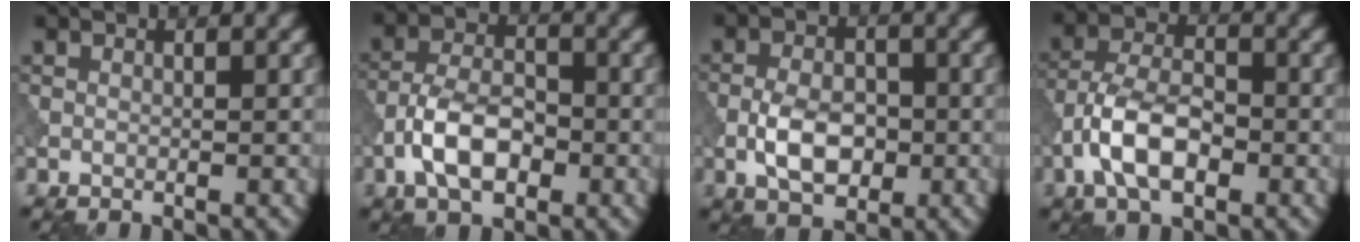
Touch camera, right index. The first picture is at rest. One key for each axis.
{"total": 5.7, "fx": -2.3, "fy": 3.0, "fz": 4.2, "tx": -0.075, "ty": 0.006, "tz": -0.049}
{"total": 4.7, "fx": -1.3, "fy": 2.8, "fz": 3.6, "tx": -0.068, "ty": 0.002, "tz": -0.029}
{"total": 6.3, "fx": -2.5, "fy": 3.2, "fz": 4.8, "tx": -0.092, "ty": 0.007, "tz": -0.055}